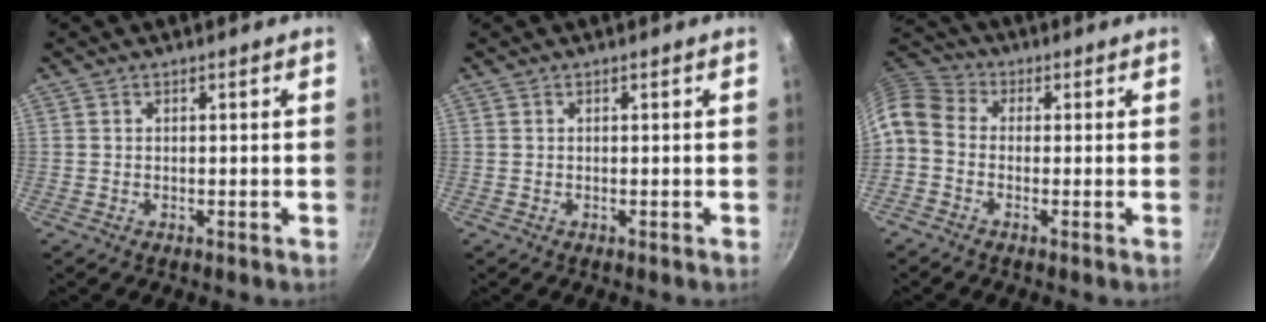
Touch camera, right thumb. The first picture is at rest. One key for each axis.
{"total": 0.0}
{"total": 7.0, "fx": -1.3, "fy": 5.4, "fz": 4.2, "tx": -0.084, "ty": 0.037, "tz": -0.045}